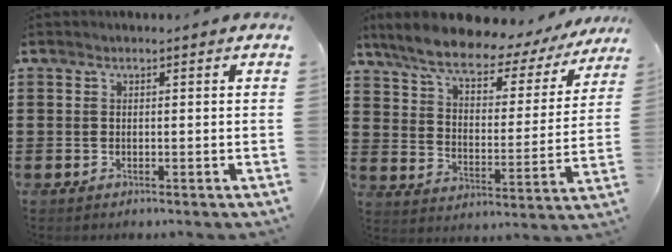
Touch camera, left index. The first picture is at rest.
{"total": 8.5, "force": [7.1, 1.7, 4.4], "torque": [-0.114, -0.038, 0.118]}